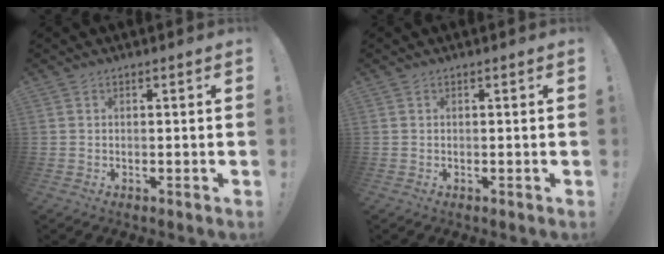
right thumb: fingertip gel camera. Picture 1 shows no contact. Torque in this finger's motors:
{"motor_torque": [-0.01, 0.00, 0.00, 0.00, 0.01]}